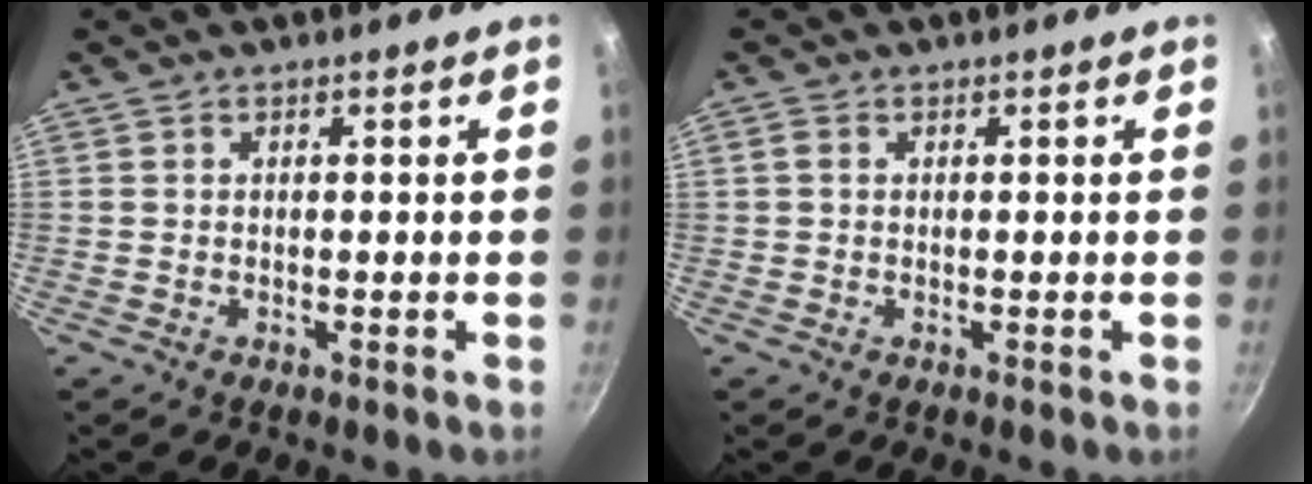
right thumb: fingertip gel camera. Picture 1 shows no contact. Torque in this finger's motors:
{"motor_torque": [0.21, -0.29, -0.48, 0.21, 0.05]}